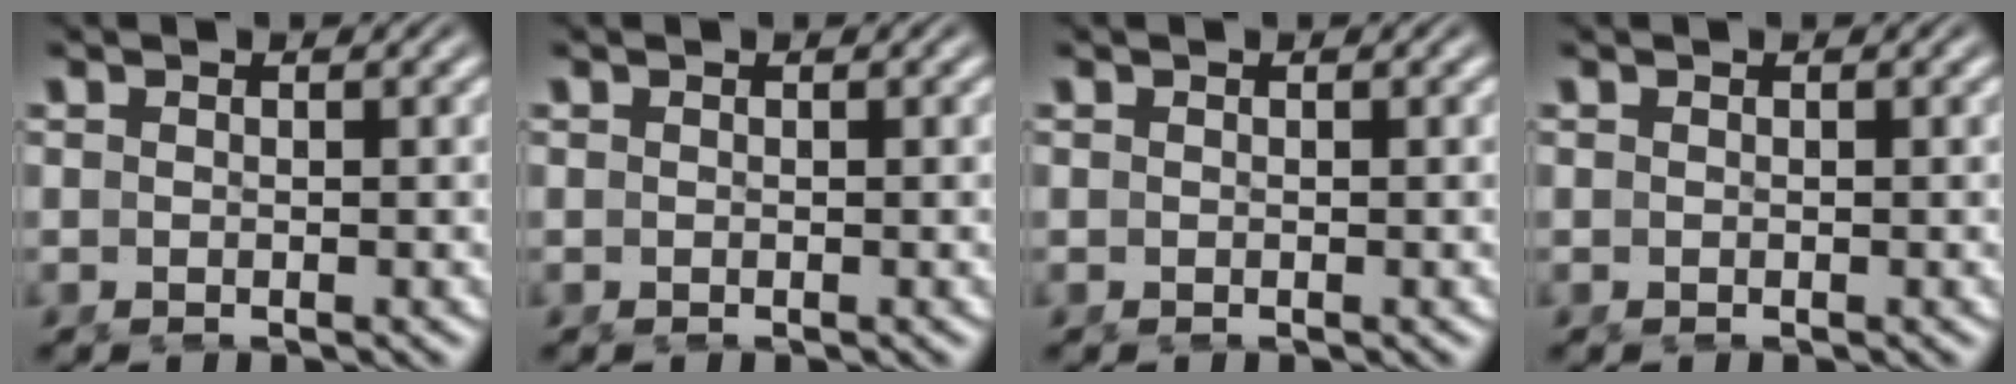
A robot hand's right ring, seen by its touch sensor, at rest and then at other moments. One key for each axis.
{"total": 0.0}
{"total": 0.0}
{"total": 0.0}